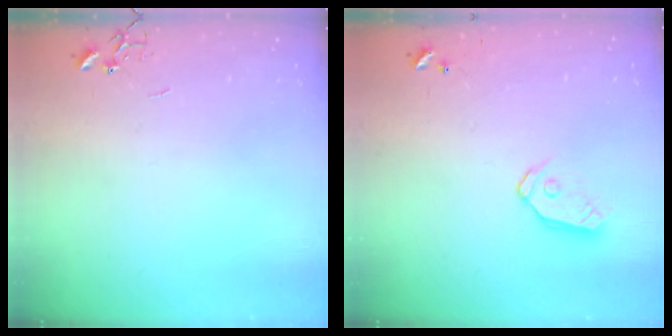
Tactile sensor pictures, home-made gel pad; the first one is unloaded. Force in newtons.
{"total": 9.2, "press": 9.2, "slide": 1.0}